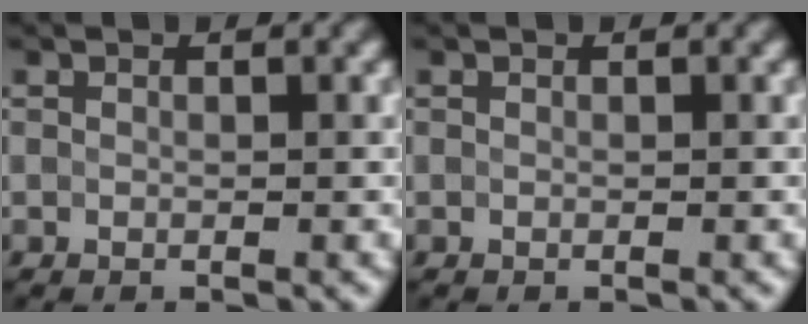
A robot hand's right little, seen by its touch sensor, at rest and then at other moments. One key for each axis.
{"total": 0.0}